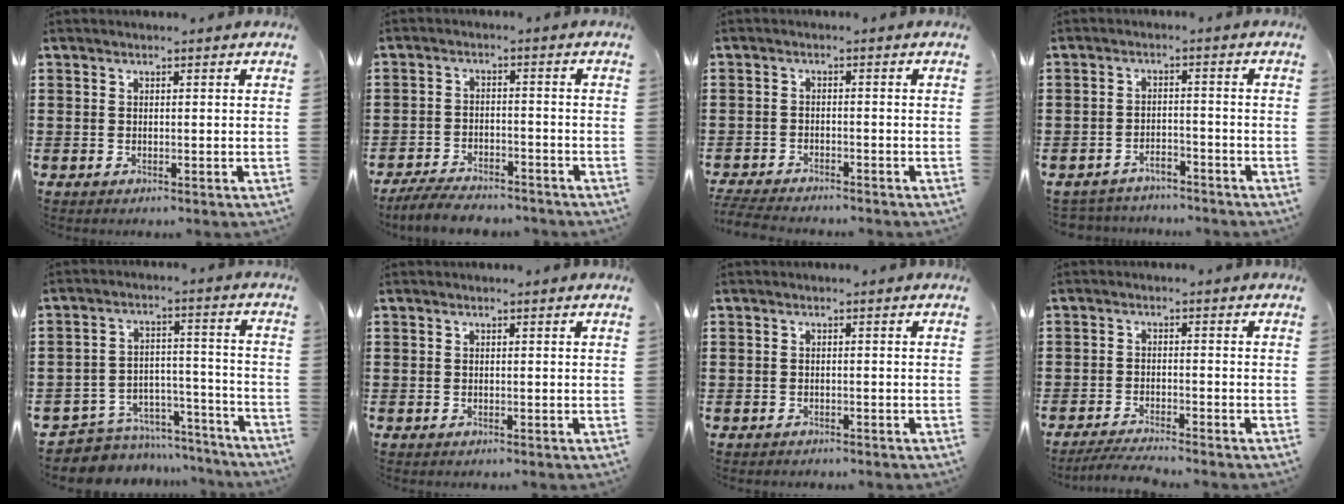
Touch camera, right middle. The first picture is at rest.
{"total": 4.9, "force": [-4.6, 0.9, 1.4], "torque": [-0.030, 0.003, -0.092]}
{"total": 3.1, "force": [-3.0, 0.2, 0.4], "torque": [-0.017, -0.004, -0.065]}
{"total": 3.0, "force": [-3.0, 0.4, 0.1], "torque": [-0.010, 0.000, -0.064]}
{"total": 6.6, "force": [-6.3, 1.9, 0.4], "torque": [-0.014, 0.018, -0.125]}
{"total": 0.0}
{"total": 0.9, "force": [-0.8, 0.4, 0.0], "torque": [-0.004, 0.001, -0.019]}
{"total": 3.1, "force": [-2.9, -0.1, 1.0], "torque": [-0.024, -0.003, -0.059]}